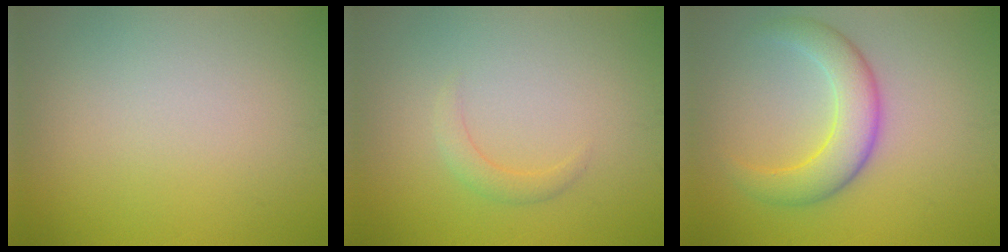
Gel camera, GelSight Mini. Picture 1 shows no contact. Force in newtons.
{"total": 1.4, "press": 1.4, "slide": 0.0}
{"total": 4.9, "press": 4.9, "slide": 0.4}